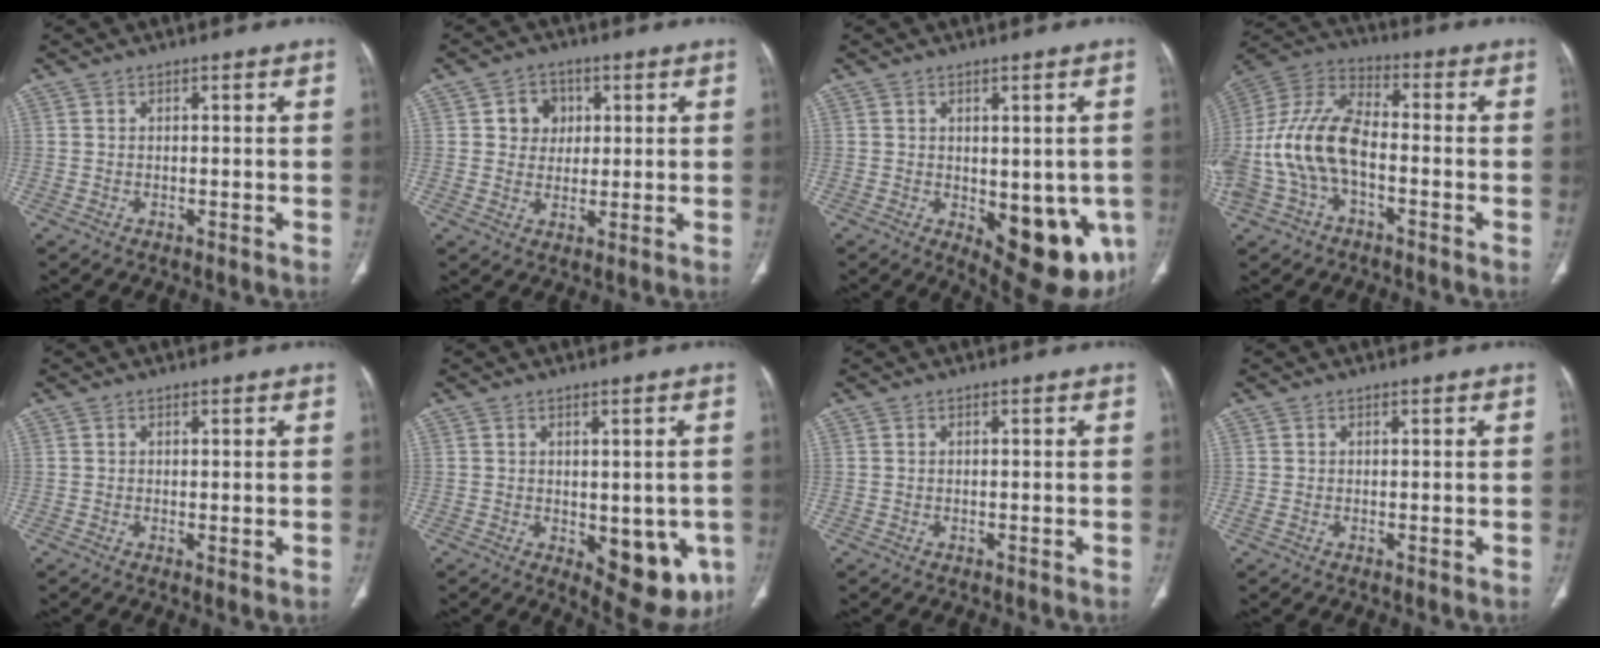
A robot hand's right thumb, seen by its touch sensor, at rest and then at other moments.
{"total": 5.7, "force": [1.5, 5.1, 2.2], "torque": [-0.004, 0.001, 0.022]}
{"total": 14.6, "force": [-3.8, 6.9, 12.3], "torque": [-0.125, -0.018, -0.029]}
{"total": 17.6, "force": [-3.5, 9.9, 14.1], "torque": [-0.302, 0.039, -0.065]}
{"total": 1.1, "force": [0.0, 0.4, 1.0], "torque": [-0.021, -0.007, 0.000]}
{"total": 11.8, "force": [-3.0, 6.0, 9.7], "torque": [-0.083, -0.014, -0.022]}
{"total": 0.0}
{"total": 0.9, "force": [0.0, 0.4, 0.9], "torque": [-0.023, -0.005, -0.001]}